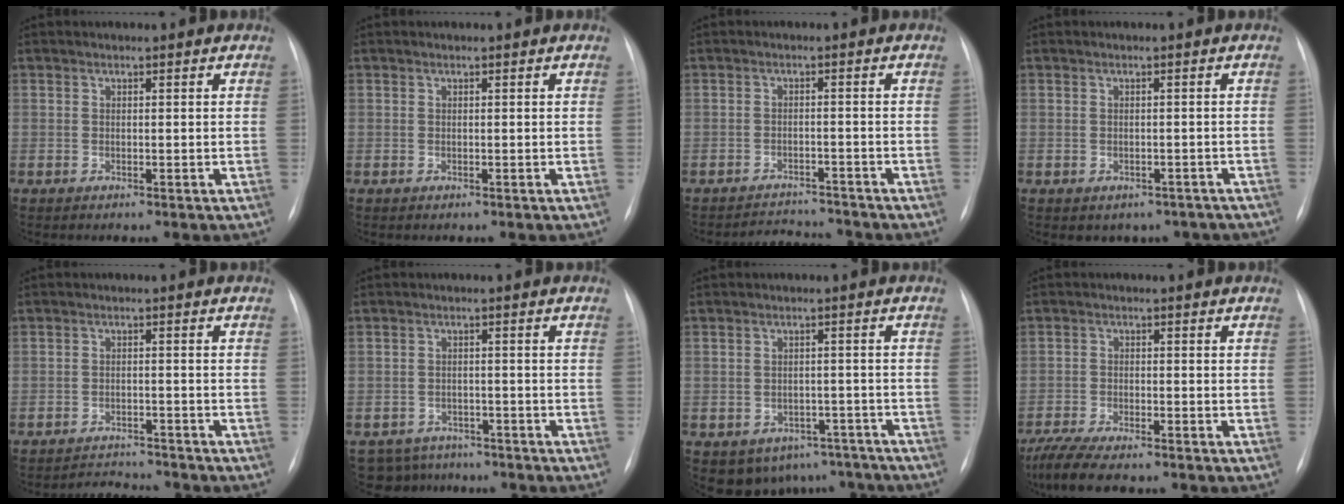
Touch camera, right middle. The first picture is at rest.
{"total": 0.0}
{"total": 4.7, "force": [-4.6, 0.5, -0.2], "torque": [0.001, 0.005, -0.071]}
{"total": 6.0, "force": [-4.7, 3.6, 1.4], "torque": [-0.002, 0.018, -0.048]}
{"total": 4.3, "force": [-4.3, 0.3, -0.2], "torque": [-0.001, 0.000, -0.067]}
{"total": 5.8, "force": [-5.1, 2.7, -0.5], "torque": [0.012, 0.011, -0.069]}
{"total": 9.1, "force": [-6.6, 6.0, 1.7], "torque": [-0.010, 0.016, -0.074]}
{"total": 8.5, "force": [-7.0, 1.5, 4.6], "torque": [-0.084, -0.022, -0.118]}